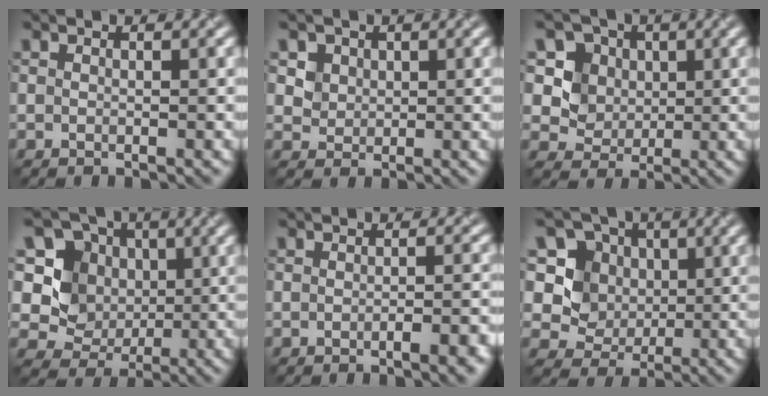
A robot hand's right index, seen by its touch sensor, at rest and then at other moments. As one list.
[{"total": 3.0, "force": [1.6, 2.4, 1.1], "torque": [-0.040, -0.007, 0.043]}, {"total": 4.5, "force": [1.5, 3.9, 1.6], "torque": [-0.037, -0.016, 0.032]}, {"total": 6.0, "force": [1.2, 5.3, 2.4], "torque": [-0.045, -0.008, 0.005]}, {"total": 3.1, "force": [-1.4, 0.9, 2.7], "torque": [-0.028, -0.001, -0.023]}, {"total": 5.1, "force": [1.4, 4.6, 2.0], "torque": [-0.040, -0.006, 0.014]}]